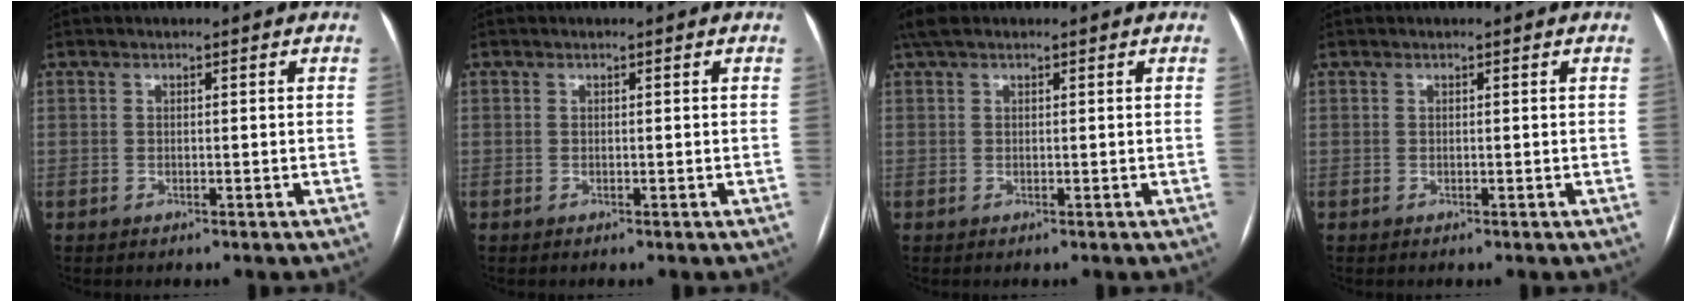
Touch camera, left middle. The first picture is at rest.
{"total": 0.0}
{"total": 3.0, "force": [2.2, 1.1, 1.8], "torque": [-0.042, 0.031, 0.043]}
{"total": 0.0}